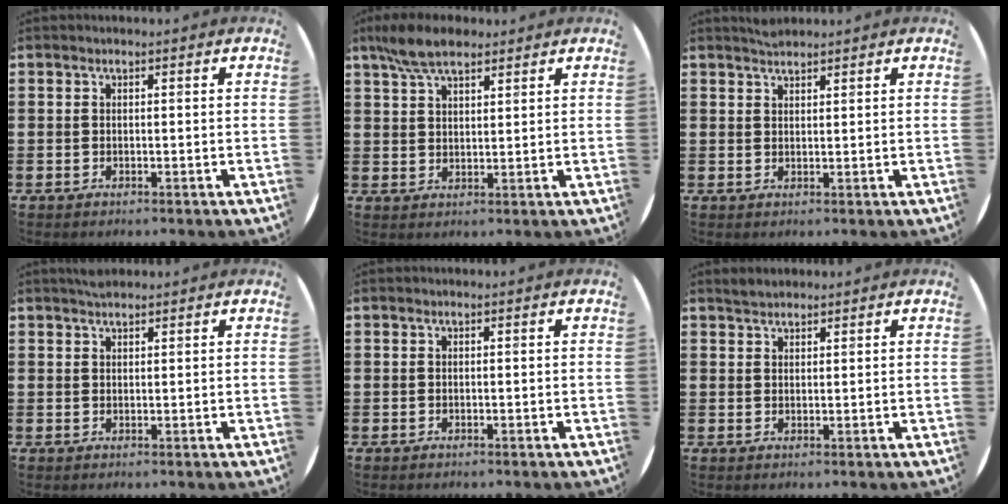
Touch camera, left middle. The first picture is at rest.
{"total": 6.3, "force": [5.1, 2.1, 3.1], "torque": [-0.074, -0.003, 0.096]}
{"total": 1.6, "force": [1.5, 0.2, 0.2], "torque": [-0.006, 0.001, 0.030]}
{"total": 1.4, "force": [1.4, 0.3, 0.4], "torque": [-0.009, 0.001, 0.026]}
{"total": 0.0}
{"total": 1.7, "force": [1.6, 0.4, 0.1], "torque": [0.003, 0.000, 0.030]}